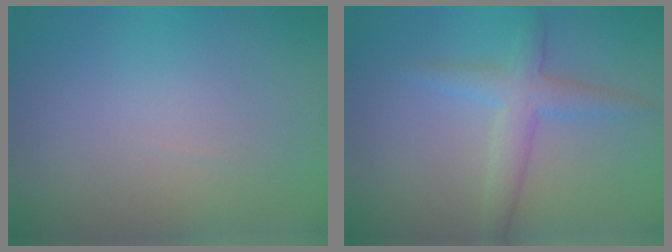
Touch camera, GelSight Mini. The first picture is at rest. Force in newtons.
{"total": 3.3, "press": 3.3, "slide": 0.0}